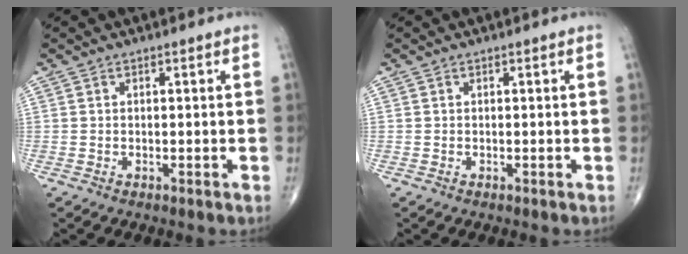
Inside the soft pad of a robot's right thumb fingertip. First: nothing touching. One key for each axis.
{"total": 0.0}